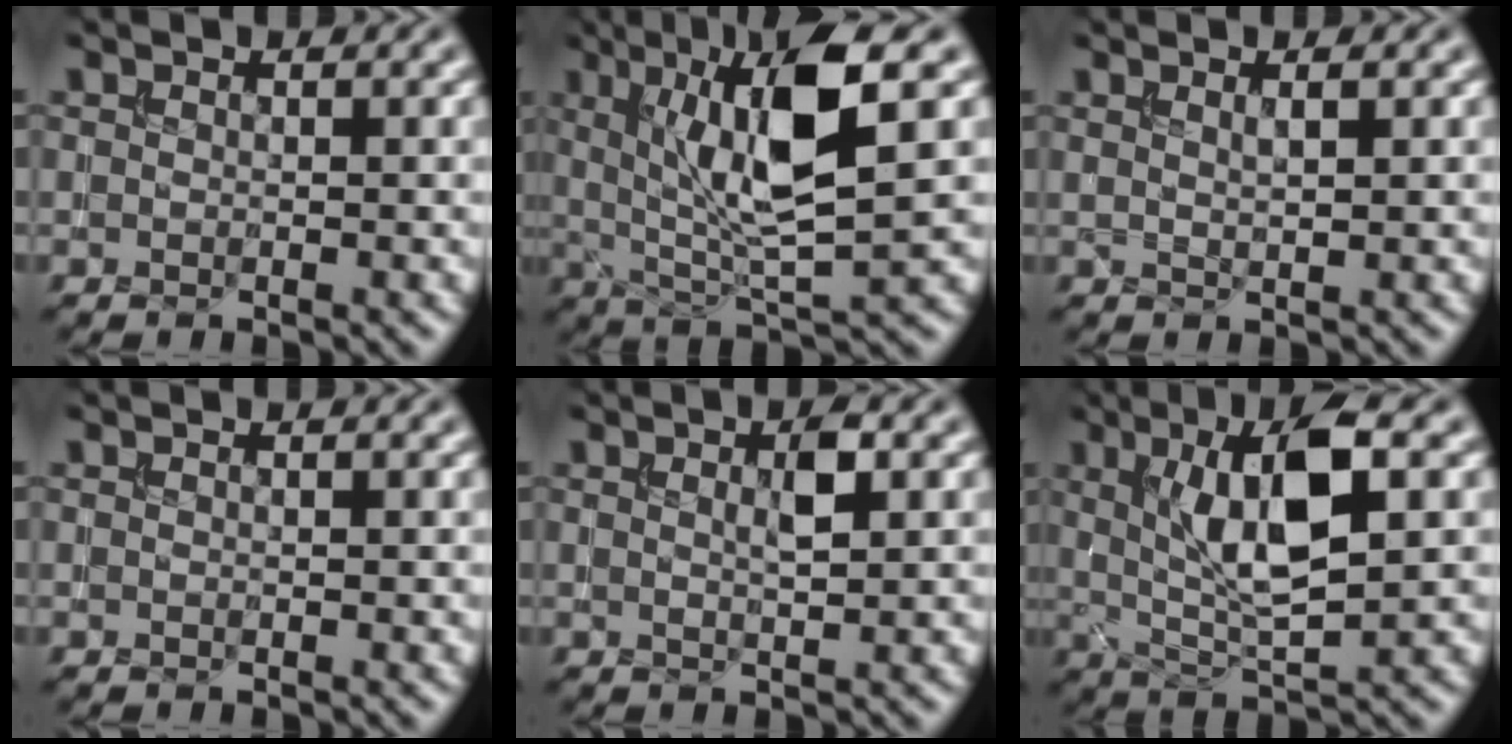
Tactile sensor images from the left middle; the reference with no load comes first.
{"total": 9.6, "force": [2.4, 2.3, 8.9], "torque": [-0.156, -0.004, 0.046]}
{"total": 1.1, "force": [0.6, 0.3, 0.9], "torque": [-0.013, 0.001, 0.009]}
{"total": 0.0}
{"total": 2.3, "force": [0.8, 0.5, 2.1], "torque": [-0.034, 0.002, 0.012]}
{"total": 8.7, "force": [2.1, 2.6, 8.0], "torque": [-0.138, 0.000, 0.037]}